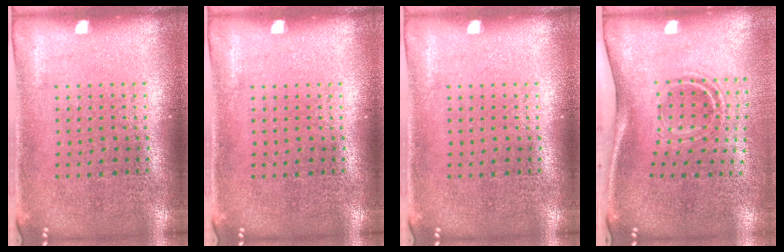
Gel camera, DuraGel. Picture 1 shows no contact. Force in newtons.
{"total": 0.0}
{"total": 0.0}
{"total": 1.9, "press": 1.2, "slide": 1.5}